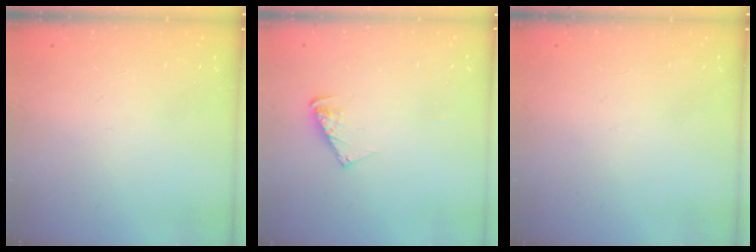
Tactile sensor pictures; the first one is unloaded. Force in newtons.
{"total": 6.6, "press": 6.6, "slide": 0.6}
{"total": 0.0}